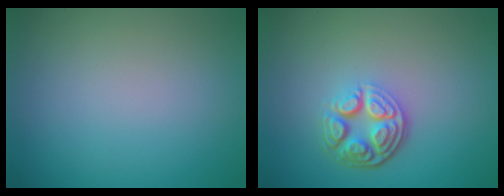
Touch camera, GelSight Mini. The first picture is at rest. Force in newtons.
{"total": 4.5, "press": 3.4, "slide": 3.0}